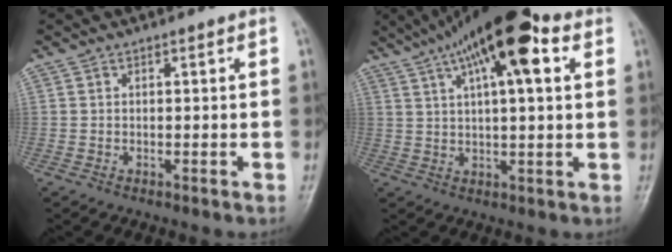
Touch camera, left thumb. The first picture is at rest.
{"total": 16.9, "force": [7.8, 5.3, 14.0], "torque": [-0.220, 0.014, 0.122]}